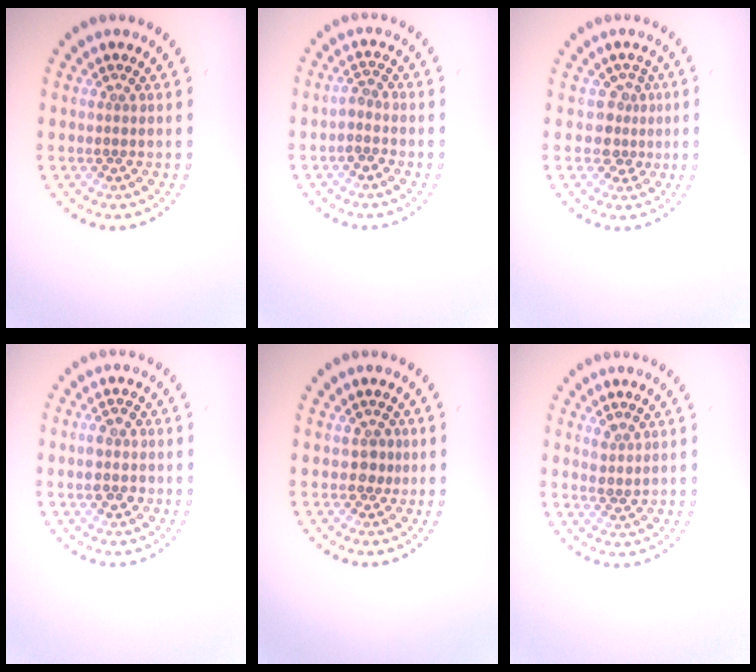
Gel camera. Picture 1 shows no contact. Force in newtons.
{"total": 1.4, "press": 1.1, "slide": 0.8}
{"total": 2.3, "press": 1.9, "slide": 1.4}
{"total": 2.1, "press": 2.1, "slide": 0.1}
{"total": 1.4, "press": 1.2, "slide": 0.6}
{"total": 1.5, "press": 1.3, "slide": 0.8}